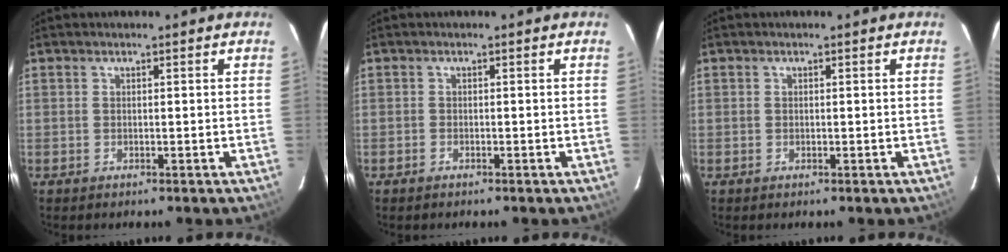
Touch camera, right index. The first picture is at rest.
{"total": 0.7, "force": [-0.6, 0.4, 0.0], "torque": [-0.002, 0.003, -0.011]}
{"total": 0.0}